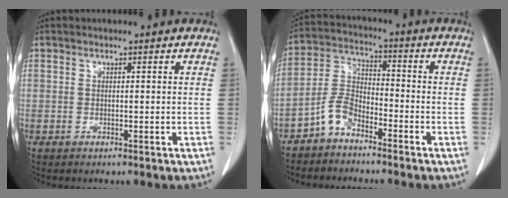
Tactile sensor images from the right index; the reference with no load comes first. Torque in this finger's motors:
{"motor_torque": [0.07, -0.02, -0.02, -0.04]}